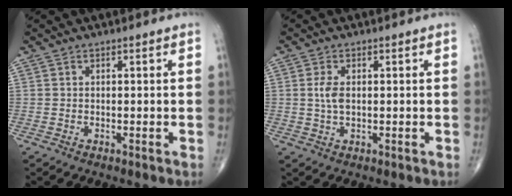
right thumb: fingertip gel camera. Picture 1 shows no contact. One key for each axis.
{"total": 3.1, "fx": 0.3, "fy": 1.6, "fz": 2.7, "tx": -0.056, "ty": 0.001, "tz": 0.005}